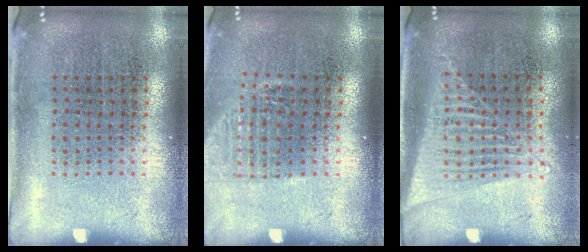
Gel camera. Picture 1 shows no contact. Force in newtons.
{"total": 1.1, "press": 1.0, "slide": 0.4}
{"total": 1.4, "press": 1.3, "slide": 0.6}